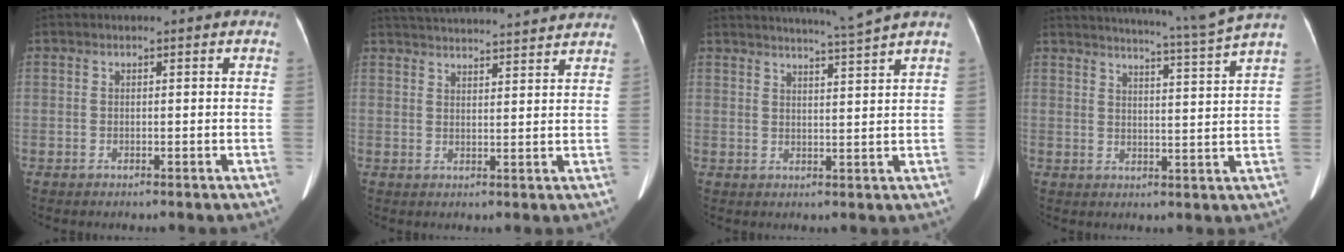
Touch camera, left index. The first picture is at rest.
{"total": 17.9, "force": [17.0, 0.7, 5.4], "torque": [-0.091, 0.021, 0.234]}
{"total": 6.7, "force": [5.9, -2.3, 2.2], "torque": [-0.037, -0.015, 0.087]}
{"total": 12.4, "force": [11.0, -3.3, 4.6], "torque": [-0.078, -0.050, 0.144]}